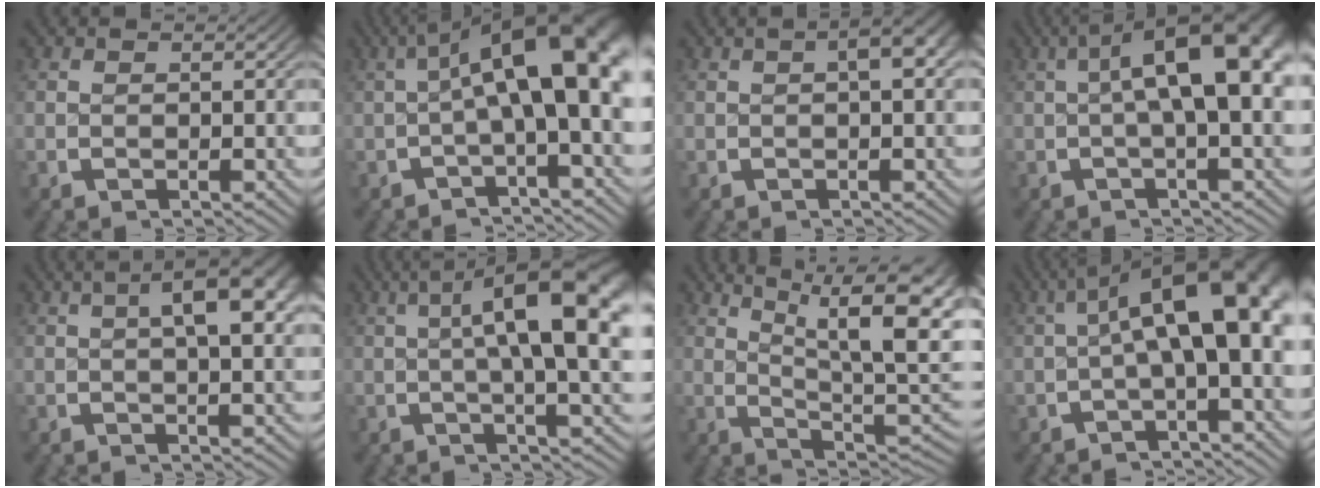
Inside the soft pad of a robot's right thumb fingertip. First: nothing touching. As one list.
[{"total": 11.0, "force": [1.6, 4.6, 9.9], "torque": [-0.122, 0.021, 0.010]}, {"total": 3.7, "force": [1.0, 1.5, 3.2], "torque": [-0.036, 0.016, 0.009]}, {"total": 10.2, "force": [2.4, 3.9, 9.1], "torque": [-0.112, 0.030, 0.018]}, {"total": 7.5, "force": [2.5, 3.2, 6.3], "torque": [-0.067, 0.027, 0.024]}, {"total": 12.2, "force": [3.5, 4.6, 10.8], "torque": [-0.128, 0.030, 0.035]}, {"total": 12.3, "force": [3.0, 6.6, 9.9], "torque": [-0.136, -0.020, 0.050]}, {"total": 11.0, "force": [1.6, 4.8, 9.7], "torque": [-0.121, 0.021, 0.011]}]